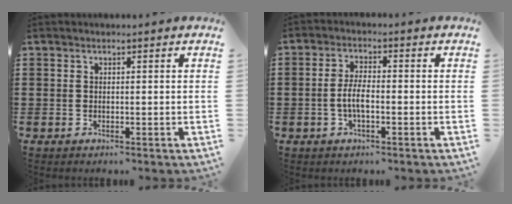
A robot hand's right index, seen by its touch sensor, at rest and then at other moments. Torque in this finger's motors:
{"motor_torque": [2.14, 0.00, 0.41, 0.08]}